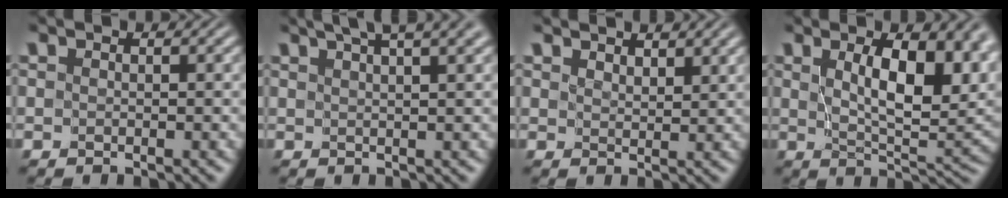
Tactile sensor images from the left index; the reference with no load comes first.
{"total": 6.9, "force": [5.0, 1.8, 4.4], "torque": [-0.034, 0.032, 0.039]}
{"total": 2.6, "force": [2.5, 0.4, 0.6], "torque": [-0.001, -0.004, 0.043]}
{"total": 9.4, "force": [2.5, 3.7, 8.3], "torque": [-0.122, -0.005, 0.045]}